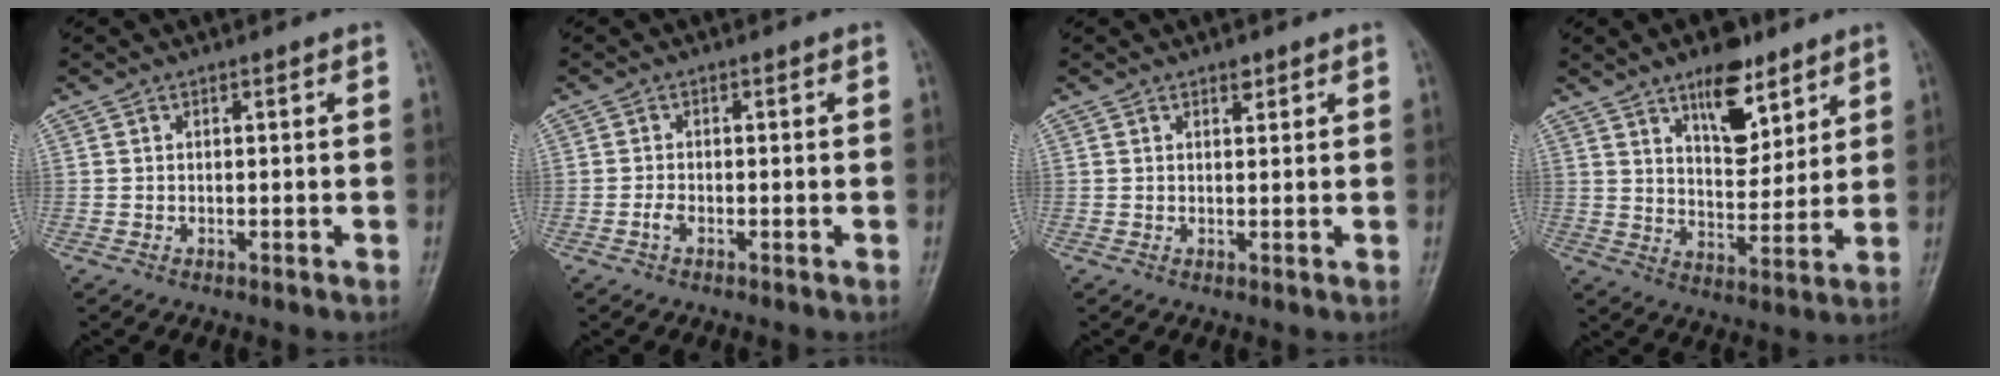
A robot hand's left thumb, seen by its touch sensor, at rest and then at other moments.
{"total": 1.4, "force": [-0.7, 0.7, 1.0], "torque": [-0.023, 0.004, -0.017]}
{"total": 1.5, "force": [1.0, 0.8, 0.8], "torque": [-0.003, -0.005, 0.014]}
{"total": 11.3, "force": [6.9, 5.3, 7.1], "torque": [-0.083, -0.046, 0.116]}